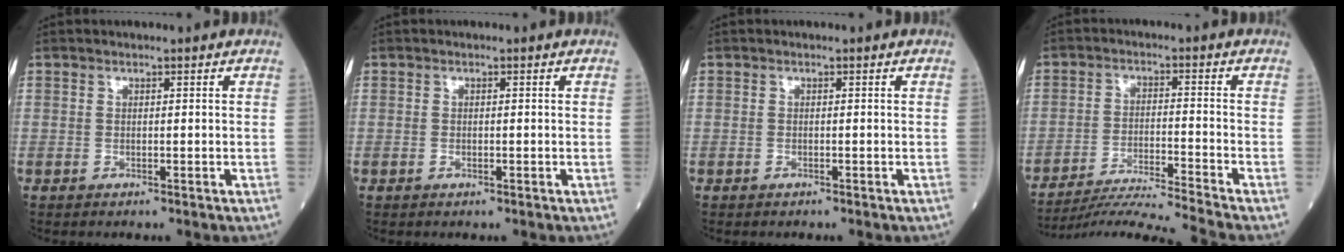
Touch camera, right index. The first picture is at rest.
{"total": 0.5, "force": [-0.3, 0.3, 0.4], "torque": [-0.008, 0.000, -0.005]}
{"total": 0.0}
{"total": 13.0, "force": [-12.0, -3.4, 3.7], "torque": [-0.042, -0.020, -0.201]}